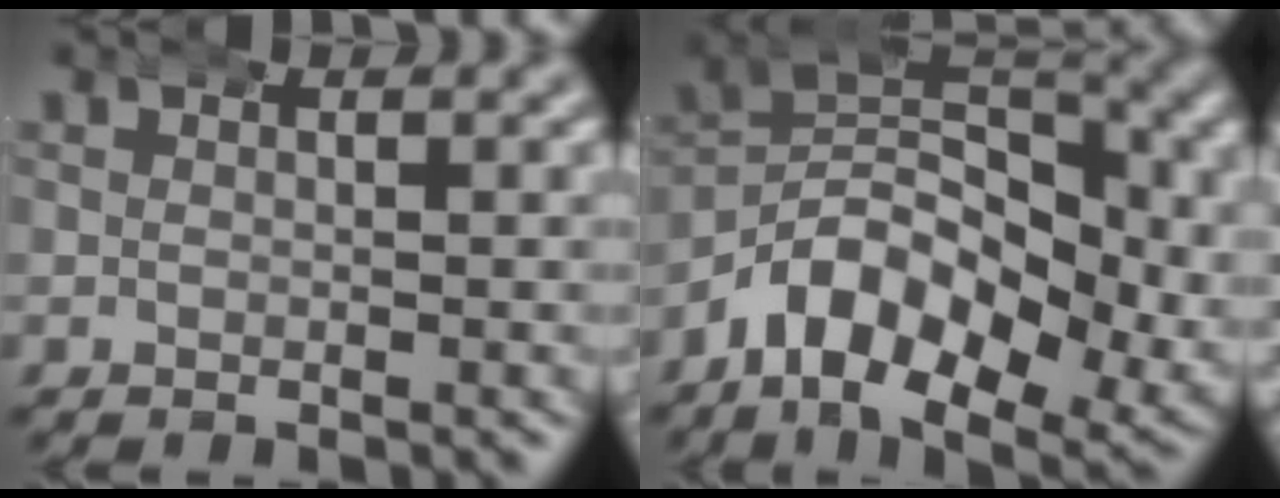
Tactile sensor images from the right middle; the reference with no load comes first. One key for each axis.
{"total": 12.9, "fx": -3.2, "fy": 8.8, "fz": 8.8, "tx": -0.157, "ty": -0.029, "tz": -0.055}